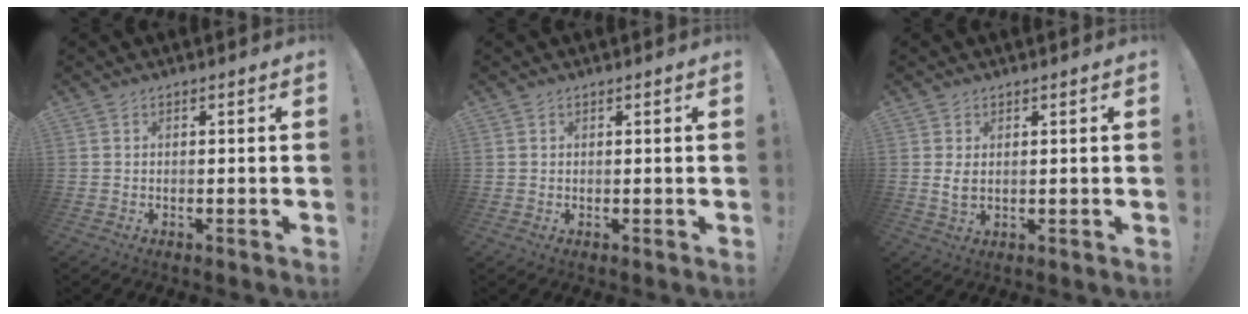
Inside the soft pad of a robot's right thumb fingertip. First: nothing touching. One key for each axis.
{"total": 1.0, "fx": 0.7, "fy": 0.8, "fz": 0.0, "tx": 0.006, "ty": -0.004, "tz": 0.011}
{"total": 3.3, "fx": 1.0, "fy": 1.8, "fz": 2.6, "tx": -0.044, "ty": -0.004, "tz": 0.015}